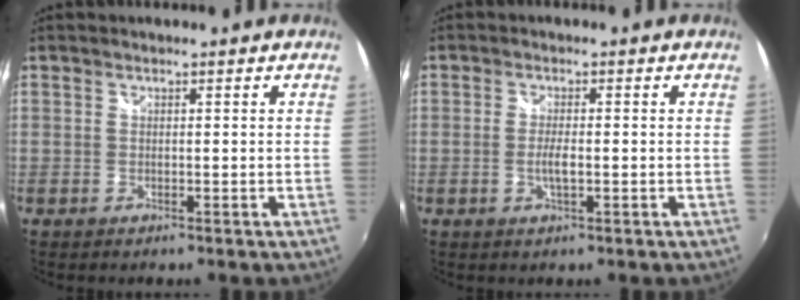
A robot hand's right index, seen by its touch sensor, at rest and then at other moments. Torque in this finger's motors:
{"motor_torque": [0.41, -0.19, 0.22, 0.06]}